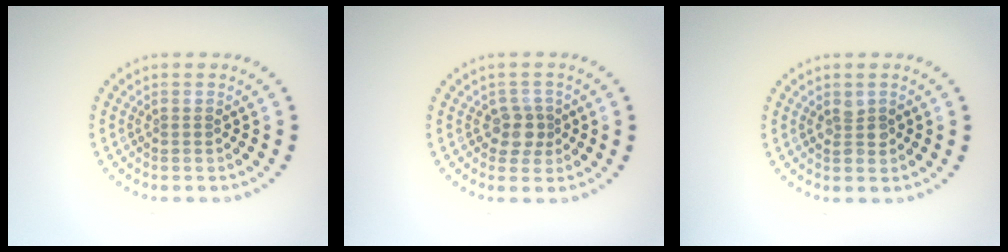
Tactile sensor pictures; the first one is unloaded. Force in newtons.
{"total": 2.0, "press": 1.7, "slide": 1.1}
{"total": 1.2, "press": 1.2, "slide": 0.2}